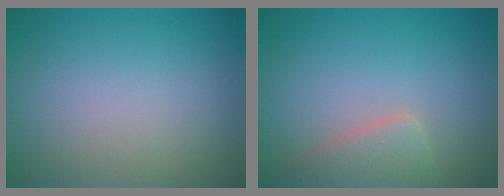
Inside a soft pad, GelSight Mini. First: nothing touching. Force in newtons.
{"total": 2.8, "press": 2.8, "slide": 0.3}